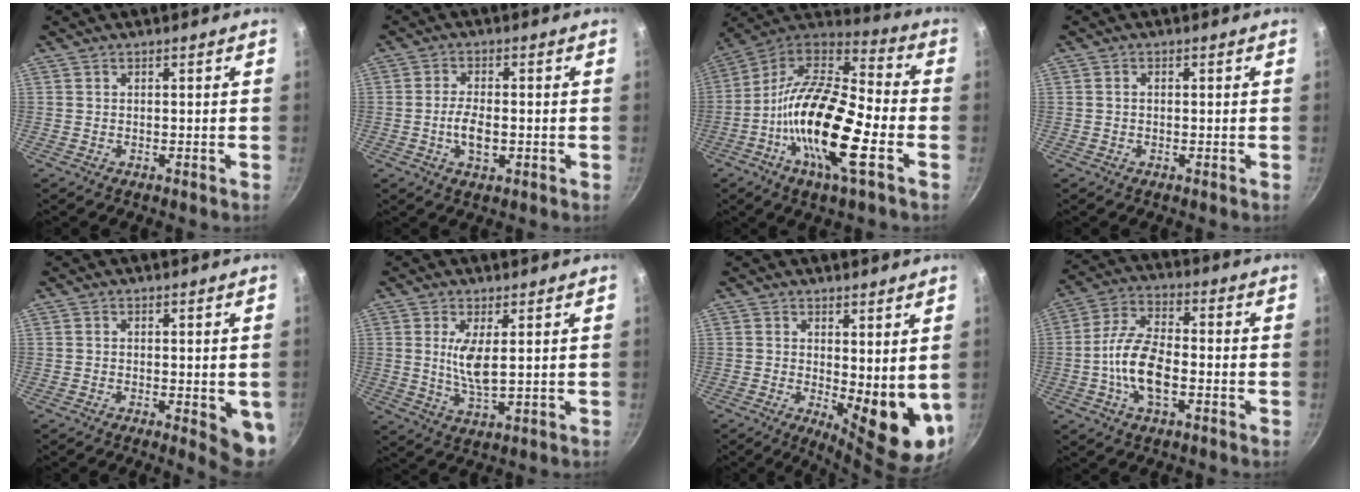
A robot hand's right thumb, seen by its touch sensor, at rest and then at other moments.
{"total": 4.8, "force": [-0.9, 2.3, 4.1], "torque": [-0.081, 0.007, -0.020]}
{"total": 22.3, "force": [-6.4, 7.6, 19.9], "torque": [-0.364, 0.036, -0.143]}
{"total": 0.6, "force": [-0.1, 0.5, 0.2], "torque": [-0.004, 0.006, -0.003]}
{"total": 5.1, "force": [-0.8, 1.8, 4.7], "torque": [-0.047, -0.005, -0.009]}
{"total": 5.9, "force": [1.4, 1.7, 5.5], "torque": [-0.110, -0.021, 0.032]}
{"total": 11.2, "force": [1.2, 4.4, 10.2], "torque": [-0.111, -0.027, 0.027]}
{"total": 11.1, "force": [-2.6, 5.3, 9.4], "torque": [-0.178, 0.030, -0.062]}